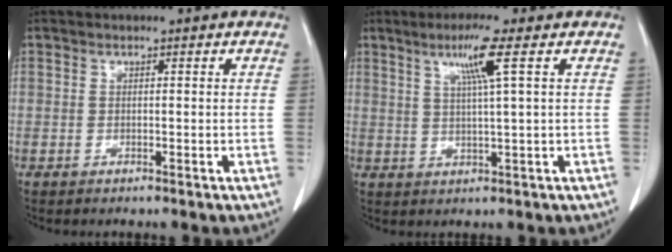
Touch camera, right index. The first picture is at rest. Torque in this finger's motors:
{"motor_torque": [0.37, 0.35, 0.11, 0.07]}